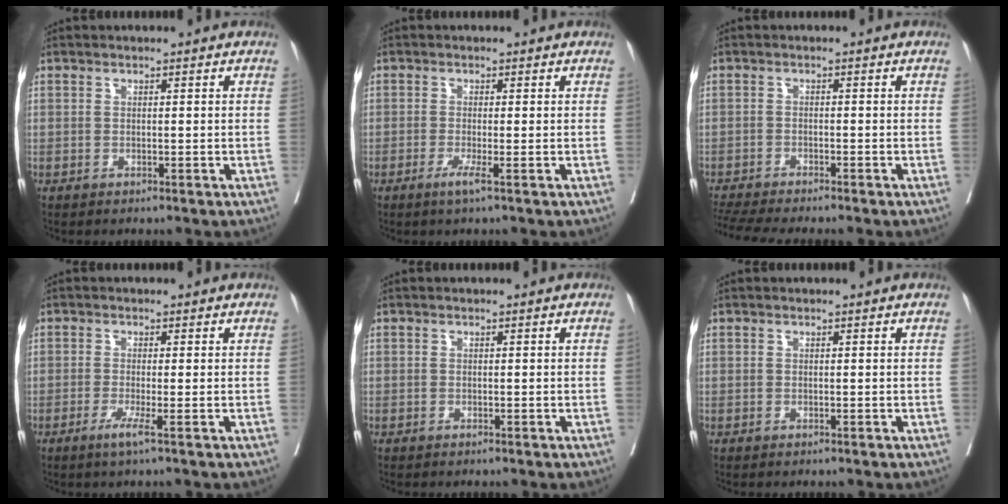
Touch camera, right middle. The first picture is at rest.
{"total": 2.0, "force": [-0.6, -1.2, 1.5], "torque": [-0.026, -0.006, -0.015]}
{"total": 7.3, "force": [-6.4, -1.2, 3.2], "torque": [-0.046, -0.014, -0.107]}
{"total": 2.3, "force": [-0.8, -1.3, 1.7], "torque": [-0.031, -0.006, -0.019]}
{"total": 0.0}
{"total": 0.0}